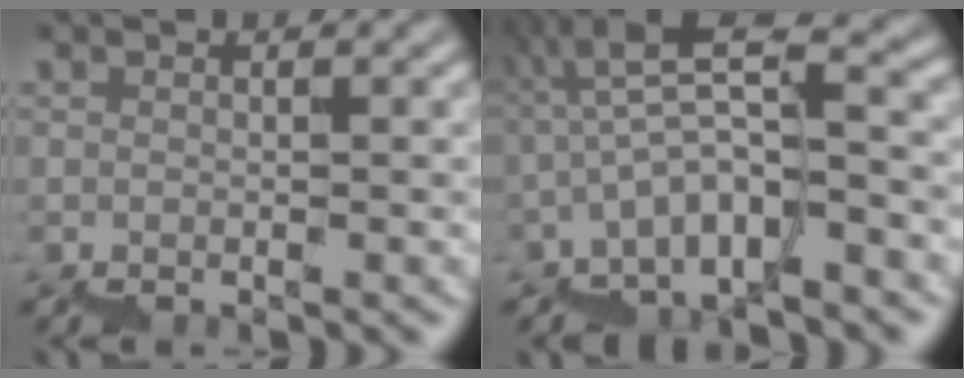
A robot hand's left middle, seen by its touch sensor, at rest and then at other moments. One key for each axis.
{"total": 7.1, "fx": -1.9, "fy": 2.0, "fz": 6.5, "tx": -0.112, "ty": 0.029, "tz": -0.036}